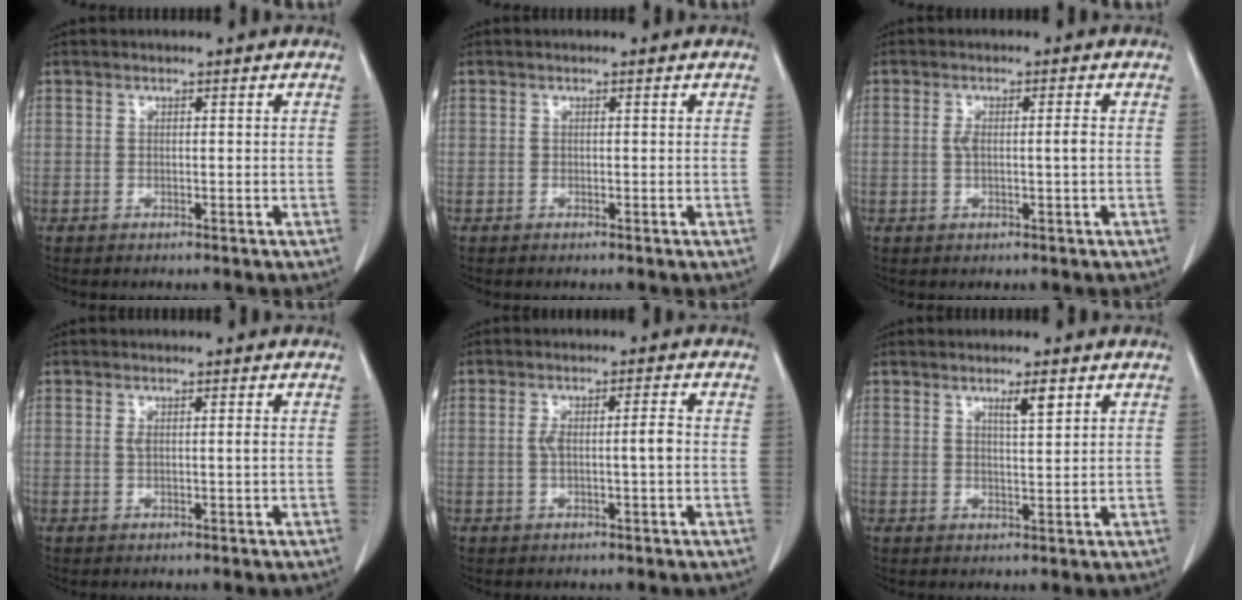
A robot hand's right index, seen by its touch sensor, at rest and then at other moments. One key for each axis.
{"total": 0.0}
{"total": 2.9, "fx": 0.0, "fy": 0.4, "fz": 2.8, "tx": -0.055, "ty": 0.003, "tz": 0.002}
{"total": 1.5, "fx": 0.2, "fy": 0.1, "fz": 1.4, "tx": -0.027, "ty": 0.000, "tz": 0.005}
{"total": 4.1, "fx": -0.2, "fy": 0.5, "fz": 4.0, "tx": -0.078, "ty": 0.011, "tz": 0.002}
{"total": 3.0, "fx": 1.7, "fy": 0.3, "fz": 2.4, "tx": -0.042, "ty": -0.002, "tz": 0.029}